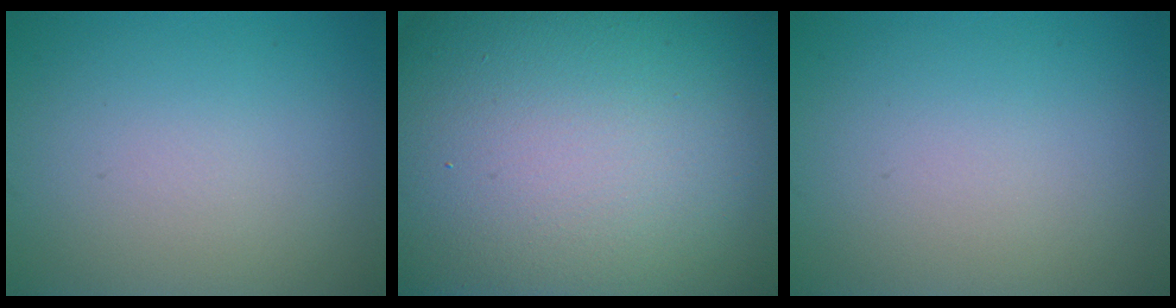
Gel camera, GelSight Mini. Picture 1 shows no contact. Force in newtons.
{"total": 30.8, "press": 30.8, "slide": 1.1}
{"total": 0.0}